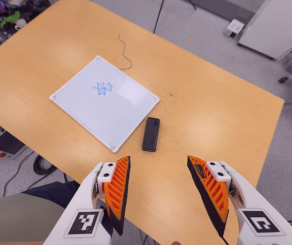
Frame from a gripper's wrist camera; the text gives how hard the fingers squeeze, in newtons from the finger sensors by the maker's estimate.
{"total": 0.0}